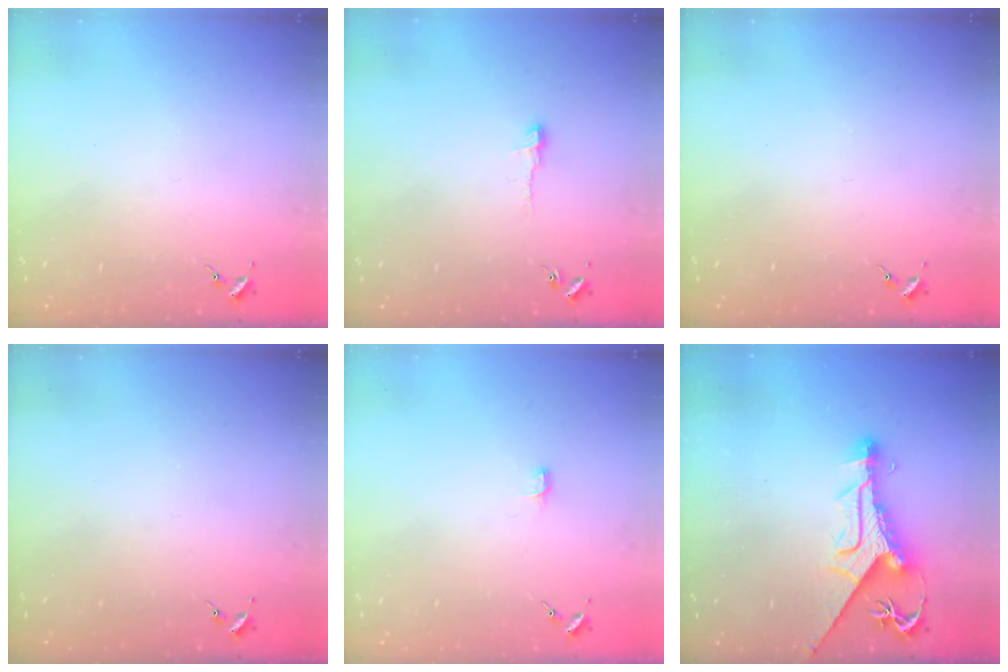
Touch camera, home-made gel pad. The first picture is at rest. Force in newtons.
{"total": 4.3, "press": 4.3, "slide": 0.5}
{"total": 0.0}
{"total": 0.0}
{"total": 3.3, "press": 3.3, "slide": 0.3}
{"total": 12.1, "press": 12.0, "slide": 1.2}